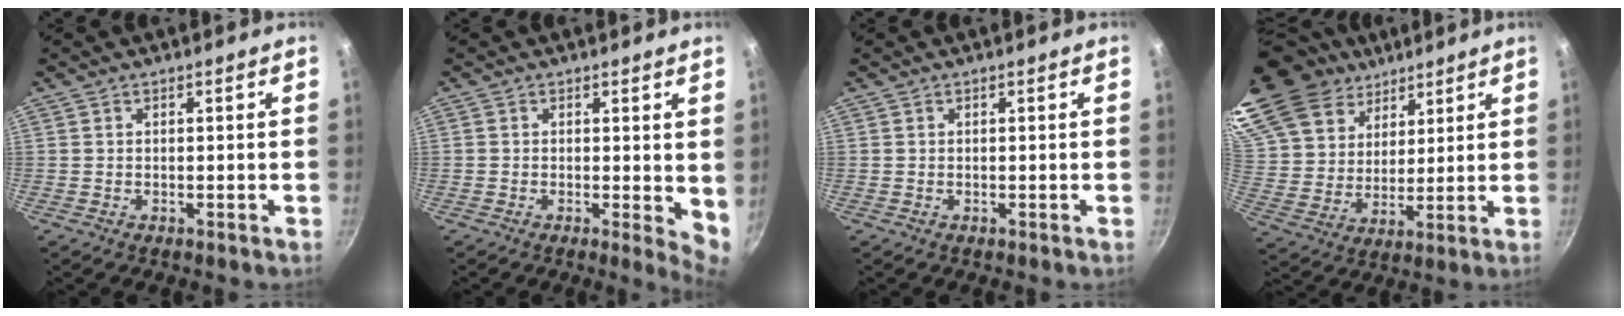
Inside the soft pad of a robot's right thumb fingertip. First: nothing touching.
{"total": 4.7, "force": [0.3, 1.7, 4.4], "torque": [-0.053, -0.012, 0.001]}
{"total": 0.0}
{"total": 25.3, "force": [16.7, 15.7, 10.7], "torque": [-0.223, -0.012, 0.328]}